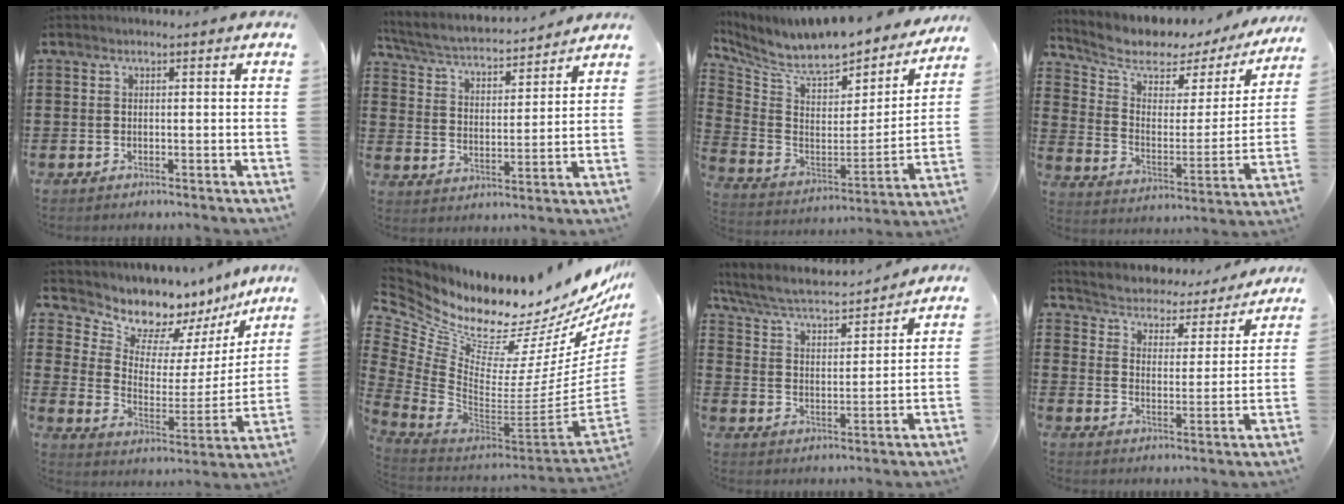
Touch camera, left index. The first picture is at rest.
{"total": 3.9, "force": [3.7, 0.5, 1.2], "torque": [-0.045, -0.029, 0.057]}
{"total": 8.2, "force": [7.1, 2.2, 3.3], "torque": [-0.095, -0.065, 0.118]}
{"total": 6.3, "force": [4.7, 3.1, 2.9], "torque": [-0.081, -0.037, 0.076]}
{"total": 8.9, "force": [8.3, 3.0, 1.5], "torque": [-0.057, -0.080, 0.141]}
{"total": 10.2, "force": [8.9, 2.2, 4.5], "torque": [-0.117, -0.107, 0.144]}
{"total": 5.2, "force": [4.6, 0.9, 2.2], "torque": [-0.064, -0.031, 0.073]}
{"total": 3.3, "force": [3.3, 0.4, -0.2], "torque": [-0.021, -0.034, 0.047]}